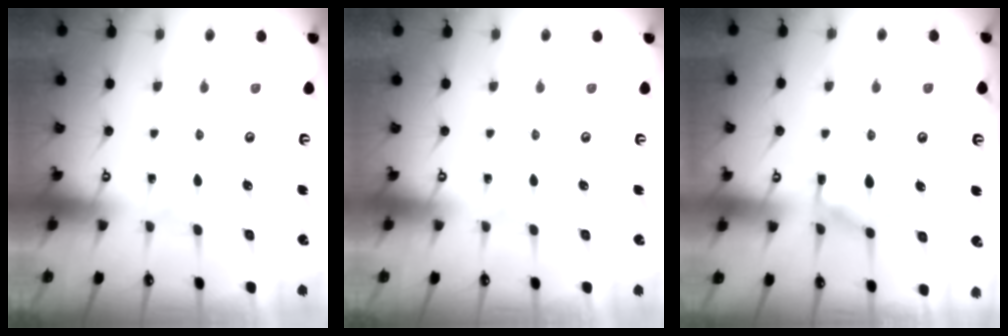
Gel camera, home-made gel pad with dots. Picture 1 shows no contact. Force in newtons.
{"total": 0.0}
{"total": 9.1, "press": 9.1, "slide": 0.8}